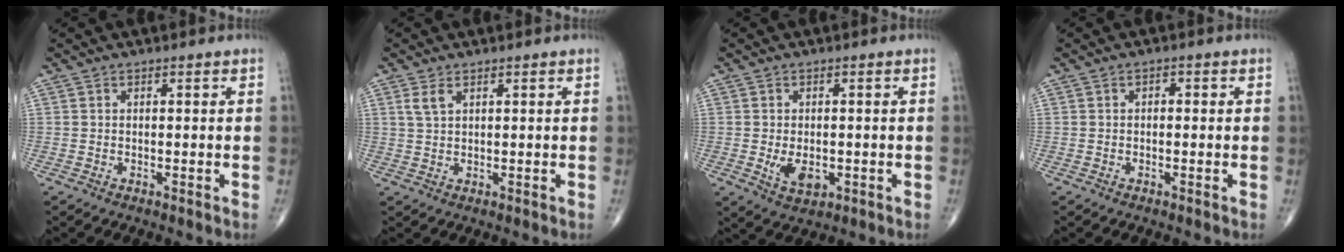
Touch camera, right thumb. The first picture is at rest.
{"total": 2.3, "force": [1.3, 1.1, 1.6], "torque": [-0.037, 0.003, 0.033]}
{"total": 5.0, "force": [-1.0, 3.0, 3.9], "torque": [-0.057, -0.007, -0.008]}
{"total": 0.9, "force": [0.0, 0.6, 0.7], "torque": [-0.004, 0.003, -0.003]}